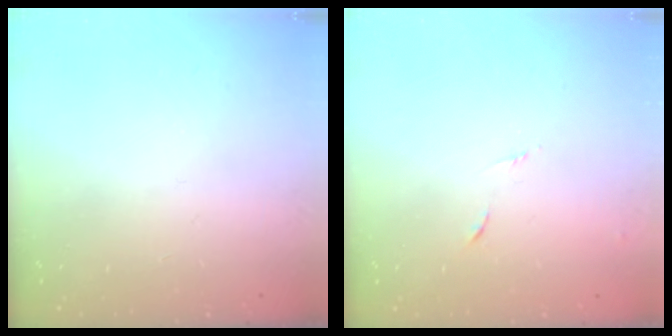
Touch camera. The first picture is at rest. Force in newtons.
{"total": 5.9, "press": 5.9, "slide": 0.6}